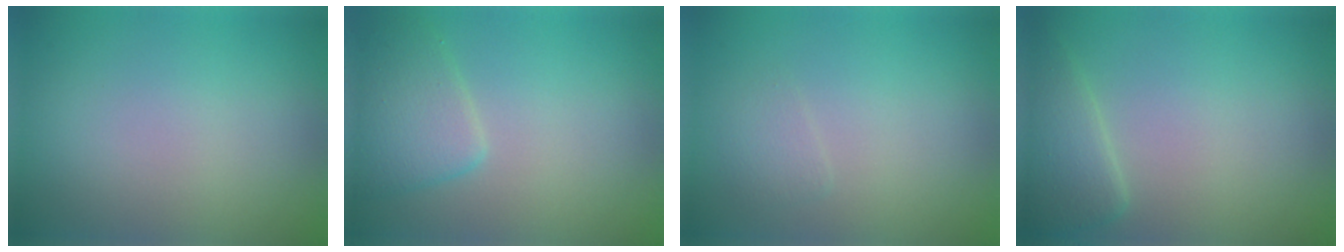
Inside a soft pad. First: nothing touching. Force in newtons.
{"total": 3.5, "press": 3.5, "slide": 0.2}
{"total": 1.0, "press": 1.0, "slide": 0.0}
{"total": 3.0, "press": 2.9, "slide": 0.2}